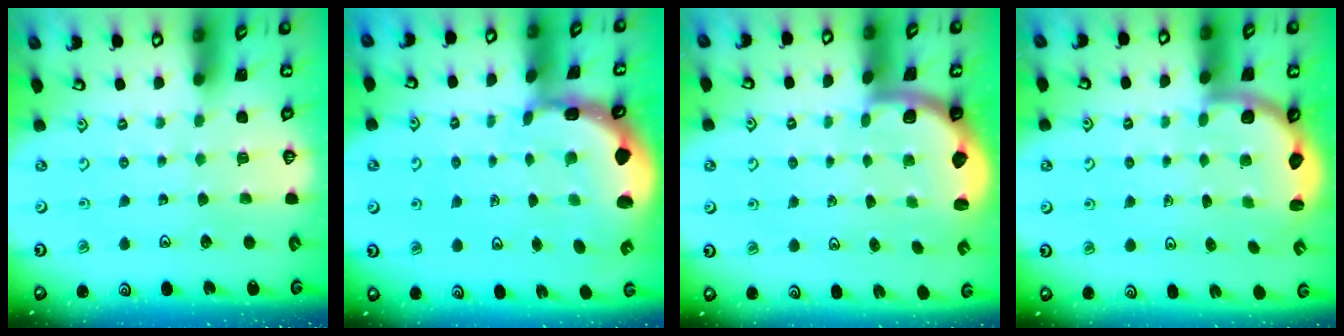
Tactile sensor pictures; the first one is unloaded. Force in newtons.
{"total": 2.5, "press": 2.4, "slide": 0.9}
{"total": 2.0, "press": 2.0, "slide": 0.5}
{"total": 3.4, "press": 2.7, "slide": 2.2}